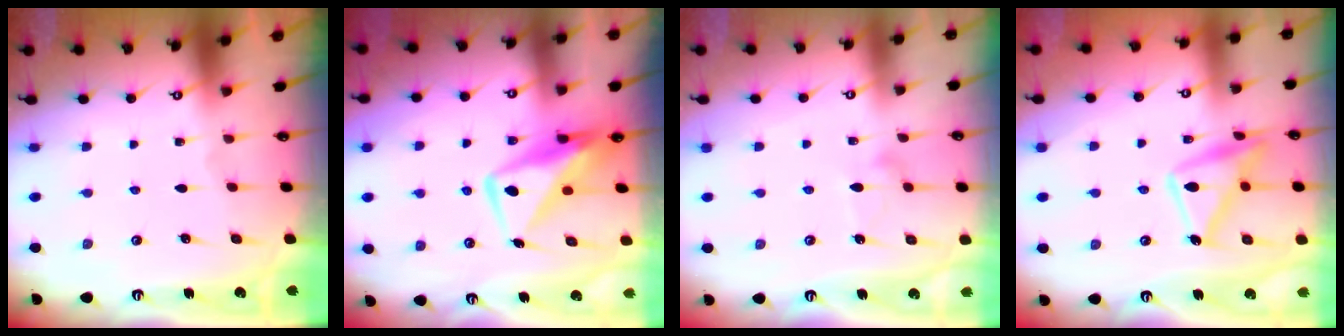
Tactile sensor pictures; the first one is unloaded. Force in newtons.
{"total": 12.2, "press": 12.1, "slide": 1.2}
{"total": 8.5, "press": 8.5, "slide": 0.3}
{"total": 15.2, "press": 15.1, "slide": 1.1}